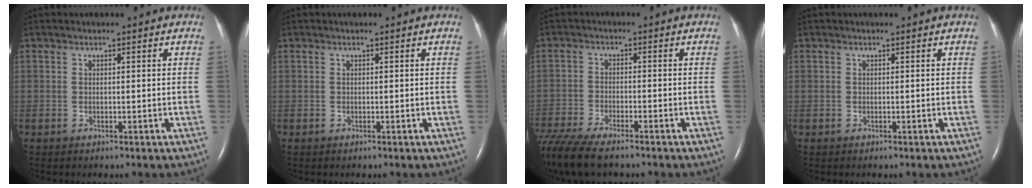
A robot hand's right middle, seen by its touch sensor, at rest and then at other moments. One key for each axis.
{"total": 0.0}
{"total": 12.3, "fx": -10.0, "fy": 2.7, "fz": 6.7, "tx": -0.136, "ty": -0.026, "tz": -0.169}
{"total": 0.0}